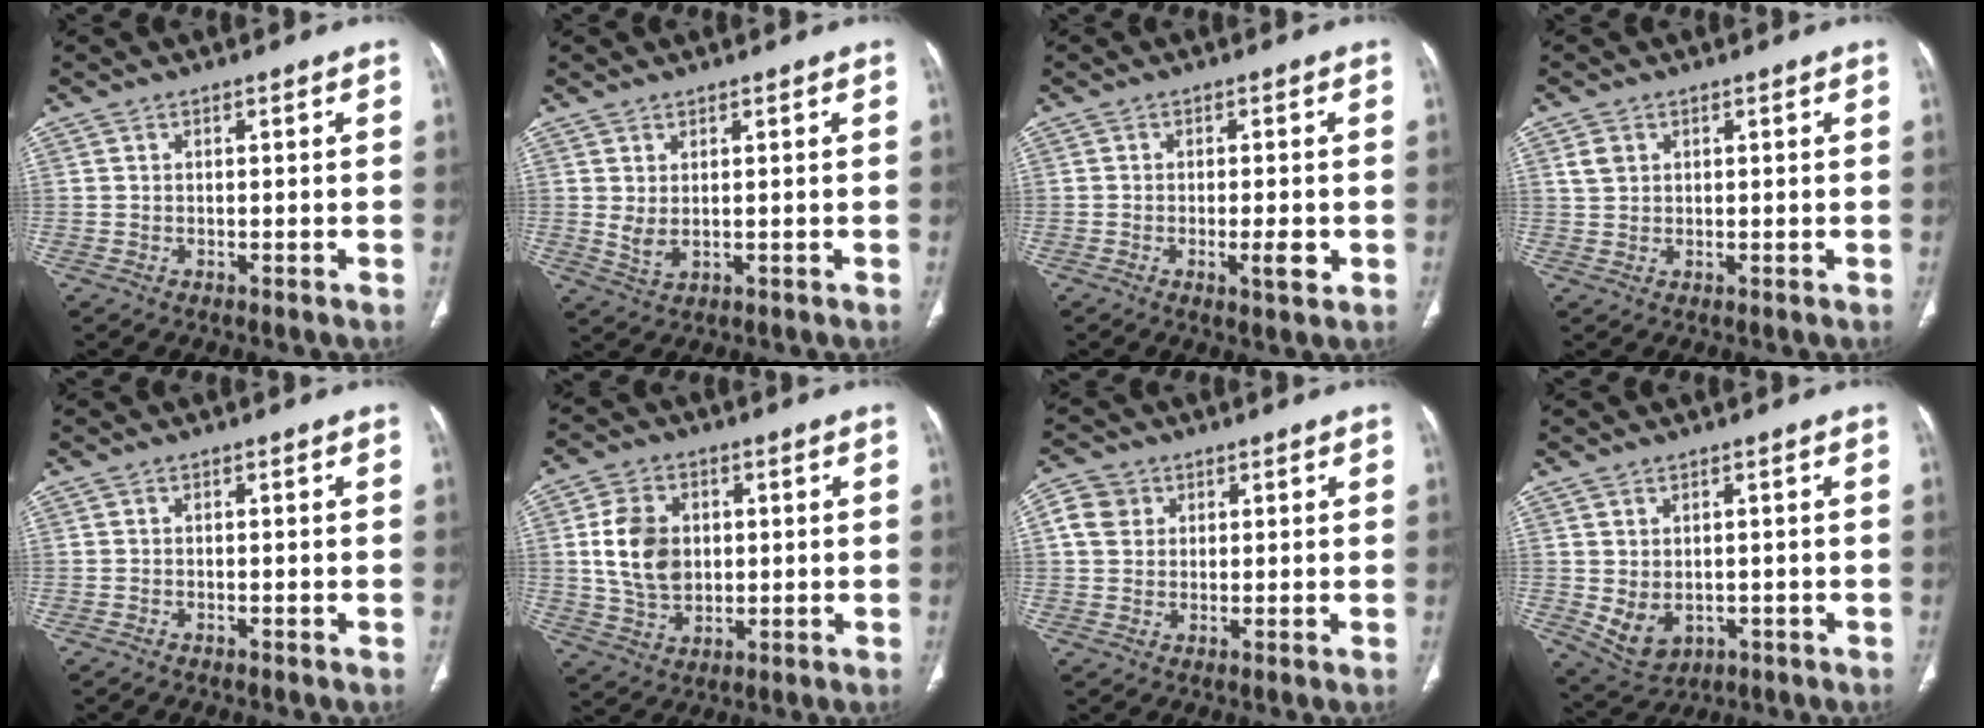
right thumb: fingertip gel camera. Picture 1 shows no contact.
{"total": 2.8, "force": [0.4, 1.3, 2.5], "torque": [-0.049, -0.006, 0.016]}
{"total": 4.1, "force": [-1.2, 1.1, 3.7], "torque": [-0.056, -0.004, -0.016]}
{"total": 2.5, "force": [1.1, 1.9, 1.2], "torque": [-0.021, 0.000, 0.024]}
{"total": 0.5, "force": [-0.5, 0.1, 0.2], "torque": [-0.009, 0.000, -0.010]}
{"total": 10.7, "force": [1.3, 8.0, 7.0], "torque": [-0.110, -0.003, 0.029]}
{"total": 5.0, "force": [1.5, 4.4, 1.9], "torque": [-0.019, 0.003, 0.025]}
{"total": 6.3, "force": [-0.9, 4.6, 4.3], "torque": [-0.064, -0.001, 0.008]}